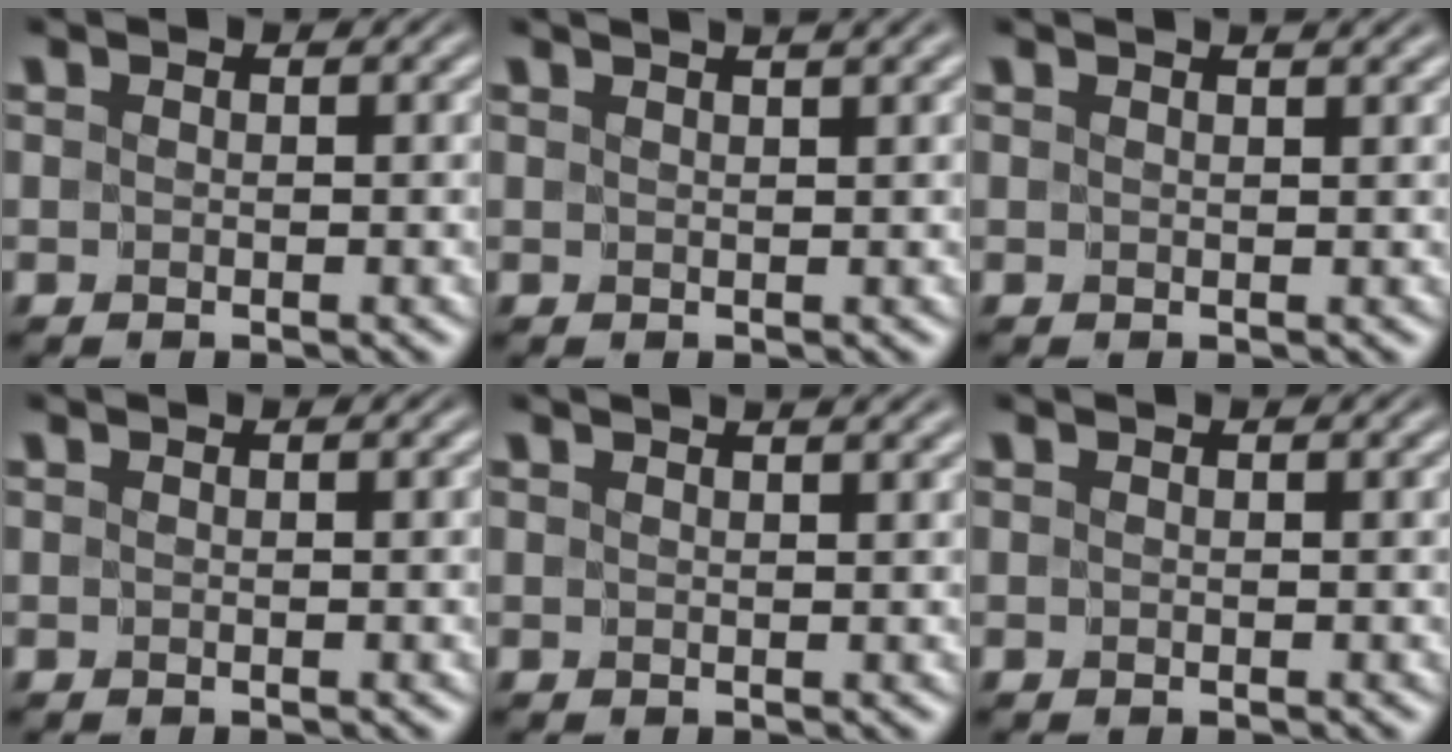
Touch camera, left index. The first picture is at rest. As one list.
[{"total": 3.5, "force": [2.6, 1.1, 2.1], "torque": [-0.006, 0.013, 0.009]}, {"total": 2.2, "force": [1.9, 0.5, 1.0], "torque": [-0.001, 0.000, 0.007]}, {"total": 0.0}, {"total": 2.7, "force": [2.2, 0.8, 1.4], "torque": [-0.002, 0.006, 0.005]}, {"total": 0.0}]